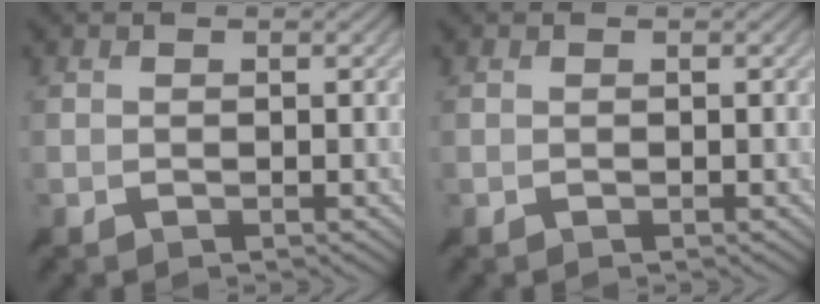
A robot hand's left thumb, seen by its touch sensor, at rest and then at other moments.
{"total": 0.0}